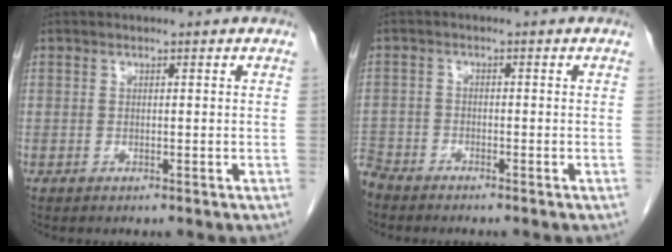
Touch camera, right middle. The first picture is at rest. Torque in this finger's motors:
{"motor_torque": [0.43, -0.28, 0.69, 0.07]}